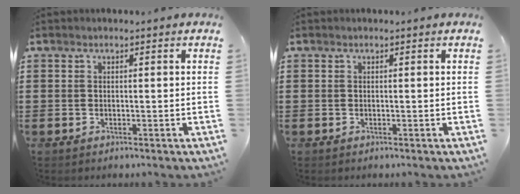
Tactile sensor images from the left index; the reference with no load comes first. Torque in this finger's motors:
{"motor_torque": [-0.01, 0.00, 0.00, 0.00]}